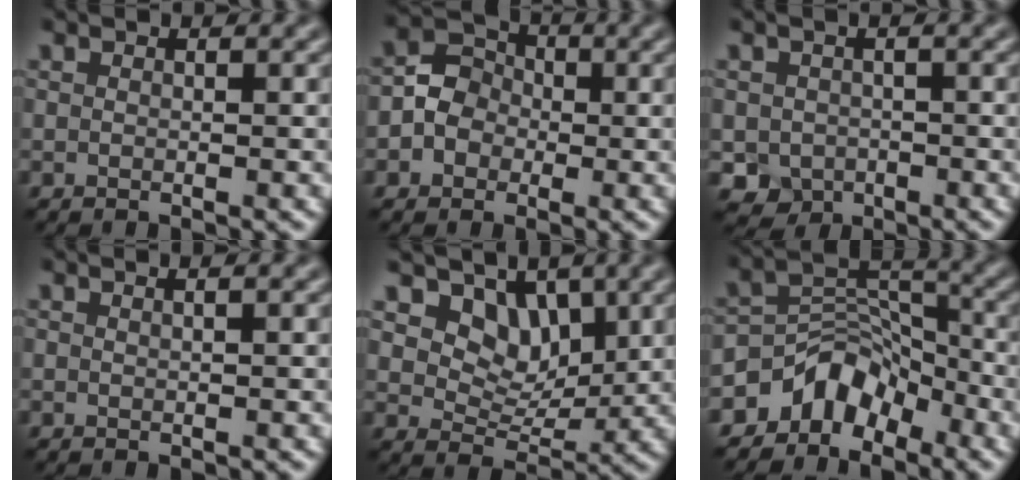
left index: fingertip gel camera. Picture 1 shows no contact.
{"total": 3.1, "force": [-1.1, 2.7, 1.1], "torque": [-0.009, 0.009, -0.028]}
{"total": 3.0, "force": [-1.5, 2.4, 1.0], "torque": [-0.017, -0.014, -0.028]}
{"total": 0.6, "force": [0.2, 0.2, 0.5], "torque": [-0.004, -0.002, -0.007]}
{"total": 4.6, "force": [2.1, 3.3, 2.3], "torque": [-0.040, -0.023, 0.036]}
{"total": 5.1, "force": [-4.0, 3.0, 1.4], "torque": [-0.004, 0.007, -0.076]}